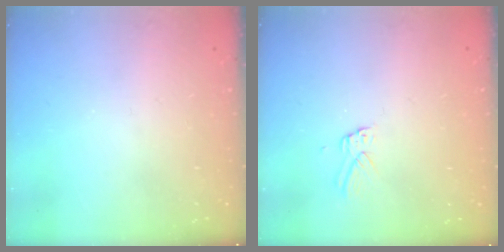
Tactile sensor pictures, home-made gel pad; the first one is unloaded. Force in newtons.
{"total": 2.9, "press": 2.9, "slide": 0.2}